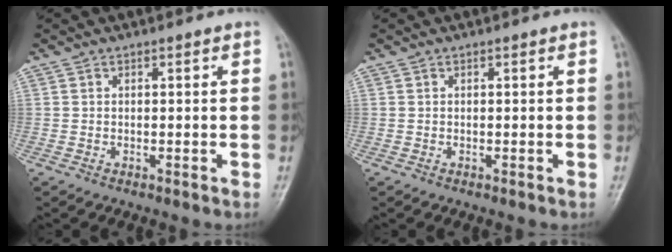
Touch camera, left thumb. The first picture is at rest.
{"total": 0.0}